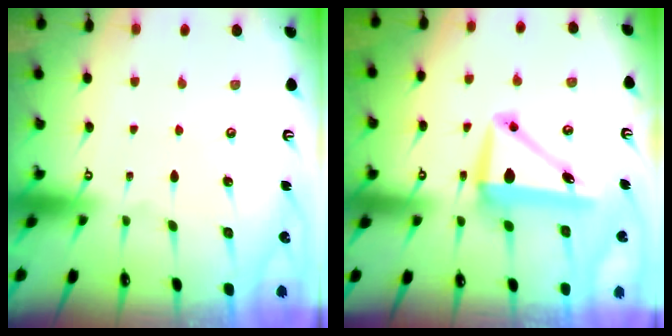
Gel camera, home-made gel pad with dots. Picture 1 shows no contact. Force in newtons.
{"total": 9.2, "press": 8.9, "slide": 2.3}